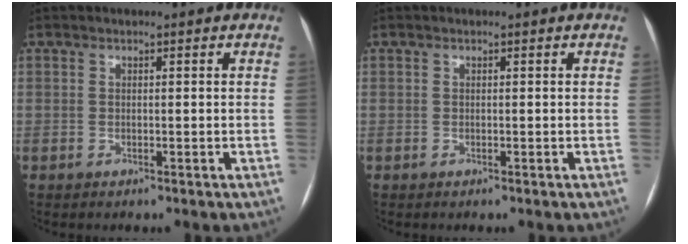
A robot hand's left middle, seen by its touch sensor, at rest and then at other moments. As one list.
[{"total": 0.0}]